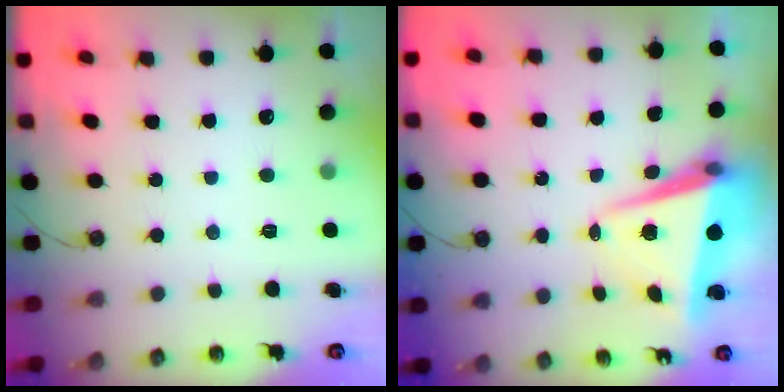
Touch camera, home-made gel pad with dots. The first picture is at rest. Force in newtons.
{"total": 6.8, "press": 6.6, "slide": 1.8}